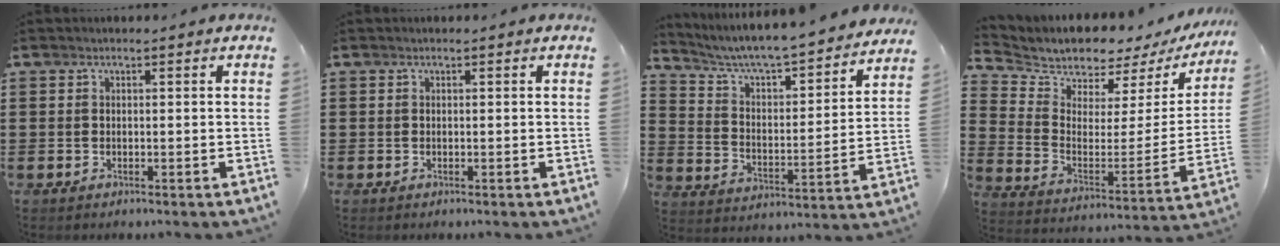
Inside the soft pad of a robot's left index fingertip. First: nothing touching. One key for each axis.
{"total": 0.0}
{"total": 5.1, "fx": 4.7, "fy": 0.0, "fz": 1.9, "tx": -0.059, "ty": -0.045, "tz": 0.072}
{"total": 4.9, "fx": 4.7, "fy": 1.4, "fz": 0.1, "tx": -0.038, "ty": -0.046, "tz": 0.079}